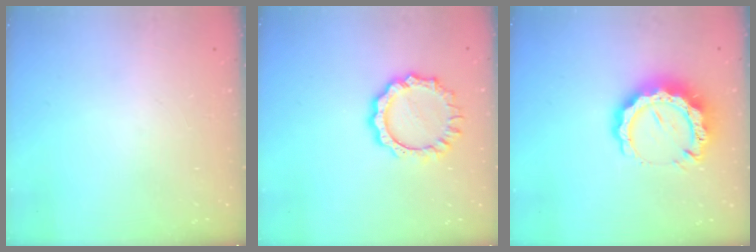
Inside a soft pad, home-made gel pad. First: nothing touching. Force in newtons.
{"total": 8.9, "press": 8.9, "slide": 0.6}
{"total": 14.7, "press": 14.6, "slide": 1.2}